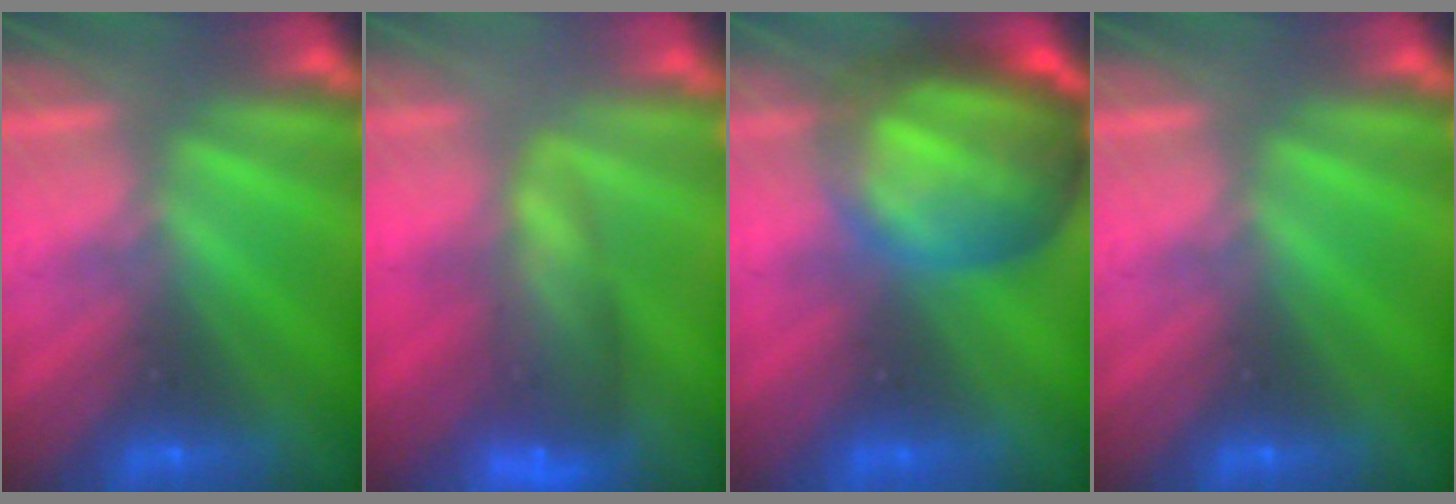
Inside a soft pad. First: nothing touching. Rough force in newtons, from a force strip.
{"total": 7.2}
{"total": 6.9}
{"total": 0.0}